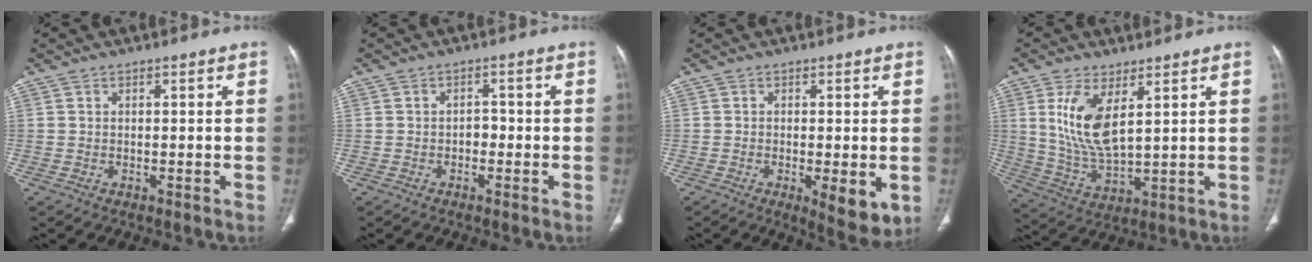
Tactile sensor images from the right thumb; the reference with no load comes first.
{"total": 1.7, "force": [-0.7, 1.3, 1.0], "torque": [-0.002, 0.008, -0.015]}
{"total": 6.6, "force": [-1.6, 2.1, 6.1], "torque": [-0.087, -0.019, -0.020]}
{"total": 11.0, "force": [3.9, 4.6, 9.2], "torque": [-0.182, -0.024, 0.088]}